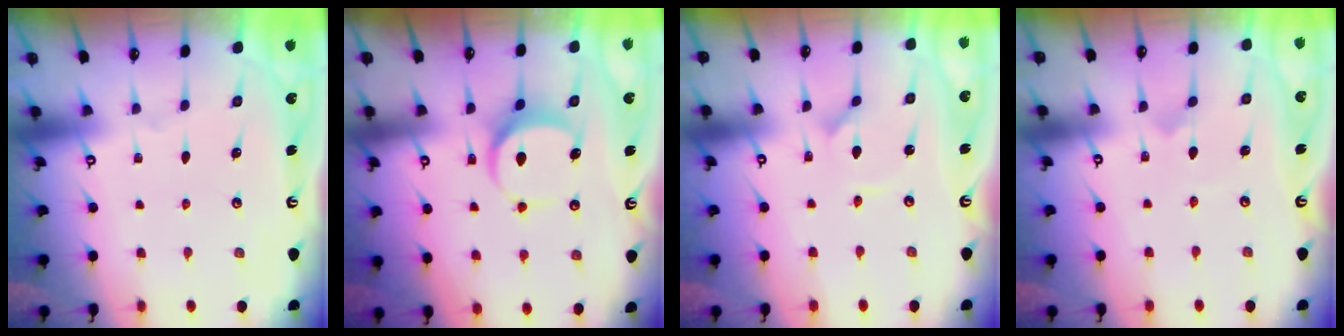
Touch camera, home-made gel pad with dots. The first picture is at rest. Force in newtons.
{"total": 7.0, "press": 7.0, "slide": 0.6}
{"total": 1.5, "press": 1.5, "slide": 0.0}
{"total": 3.4, "press": 3.4, "slide": 0.2}